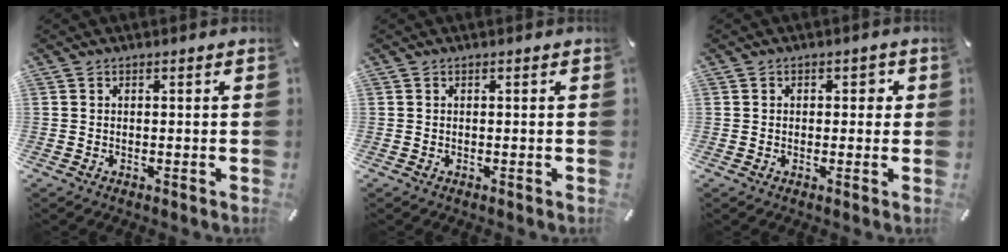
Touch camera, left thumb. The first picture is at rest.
{"total": 0.0}
{"total": 2.1, "force": [0.1, 1.6, 1.3], "torque": [-0.012, 0.004, -0.007]}